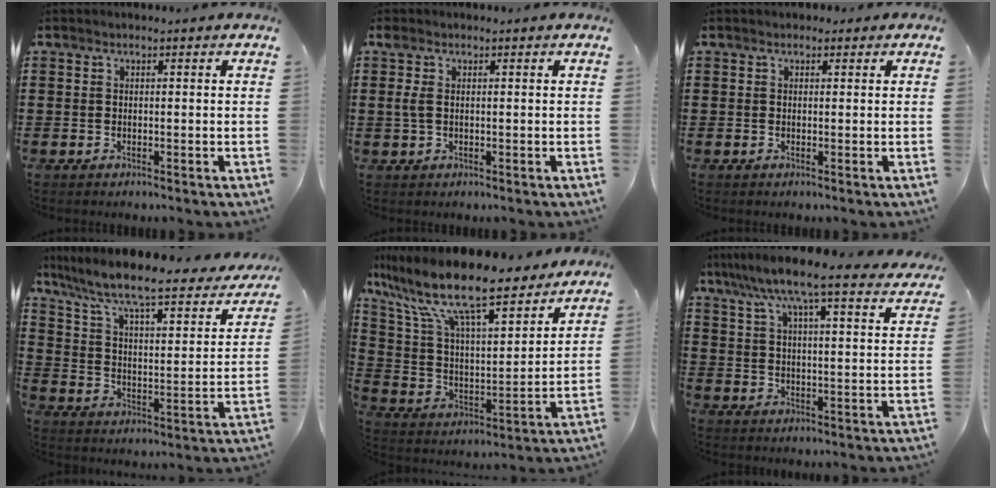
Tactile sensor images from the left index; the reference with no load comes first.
{"total": 1.9, "force": [0.3, 0.9, 1.7], "torque": [-0.043, 0.002, 0.002]}
{"total": 0.9, "force": [0.4, 0.8, 0.2], "torque": [0.001, 0.003, 0.006]}
{"total": 7.8, "force": [6.3, 0.8, 4.5], "torque": [-0.114, -0.049, 0.099]}
{"total": 13.0, "force": [10.5, 1.9, 7.4], "torque": [-0.189, -0.068, 0.178]}
{"total": 8.4, "force": [7.2, 0.2, 4.4], "torque": [-0.114, -0.035, 0.120]}